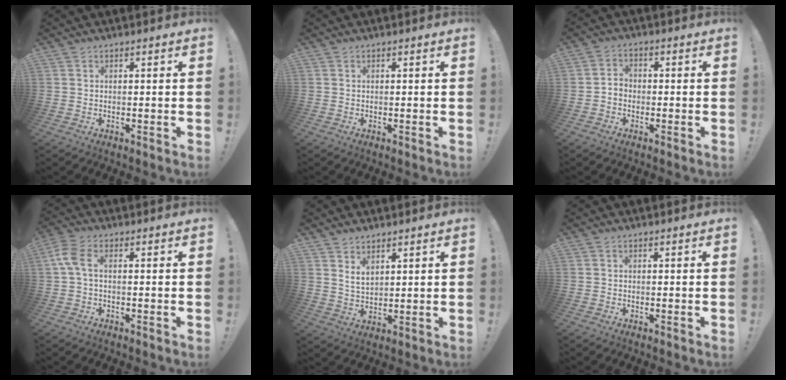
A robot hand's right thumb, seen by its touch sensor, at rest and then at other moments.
{"total": 0.0}
{"total": 3.0, "force": [-1.6, 2.0, 1.6], "torque": [-0.030, 0.014, -0.028]}
{"total": 5.6, "force": [0.5, 2.6, 4.9], "torque": [-0.107, 0.003, 0.011]}
{"total": 4.6, "force": [3.2, 2.4, 2.1], "torque": [-0.033, -0.020, 0.059]}
{"total": 0.0}